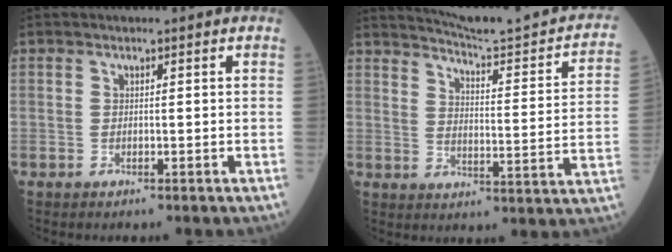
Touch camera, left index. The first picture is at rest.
{"total": 18.4, "force": [16.8, 0.5, 7.4], "torque": [-0.100, -0.060, 0.208]}